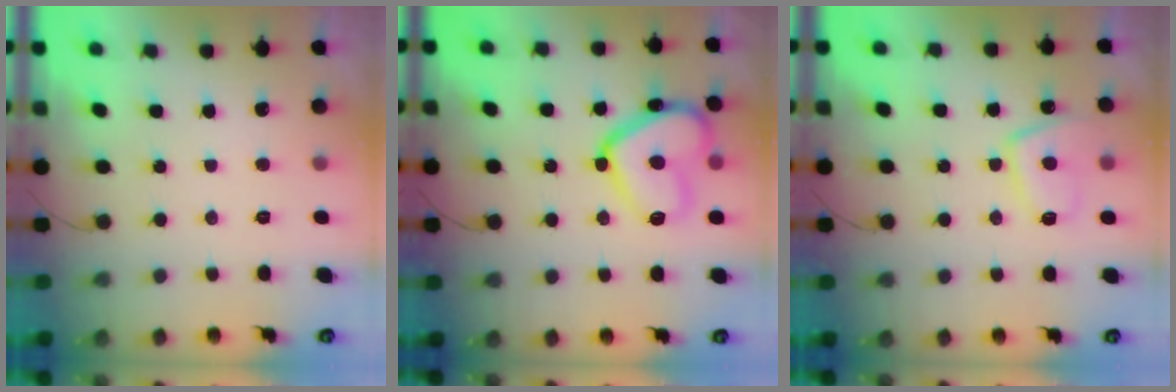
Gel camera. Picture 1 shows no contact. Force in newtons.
{"total": 15.4, "press": 15.3, "slide": 1.4}
{"total": 9.3, "press": 9.2, "slide": 1.2}